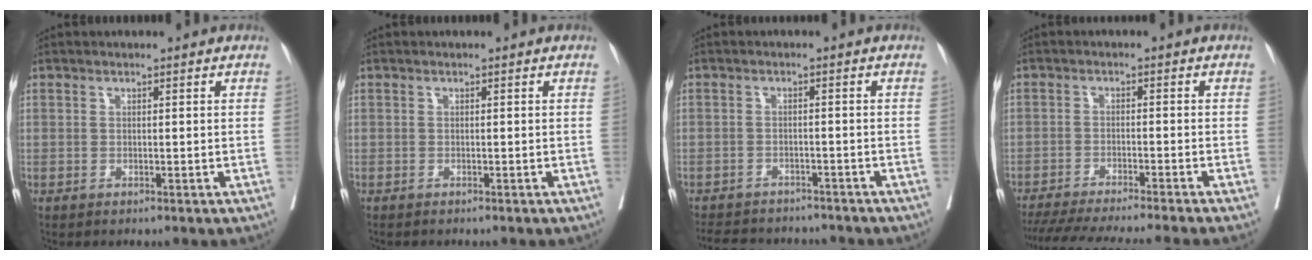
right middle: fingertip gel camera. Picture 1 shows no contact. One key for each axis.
{"total": 0.8, "fx": -0.8, "fy": 0.1, "fz": 0.2, "tx": -0.005, "ty": -0.002, "tz": -0.013}
{"total": 11.3, "fx": -10.3, "fy": 3.4, "fz": 3.2, "tx": -0.063, "ty": 0.005, "tz": -0.135}
{"total": 15.8, "fx": -14.1, "fy": -1.1, "fz": 7.1, "tx": -0.103, "ty": -0.040, "tz": -0.211}